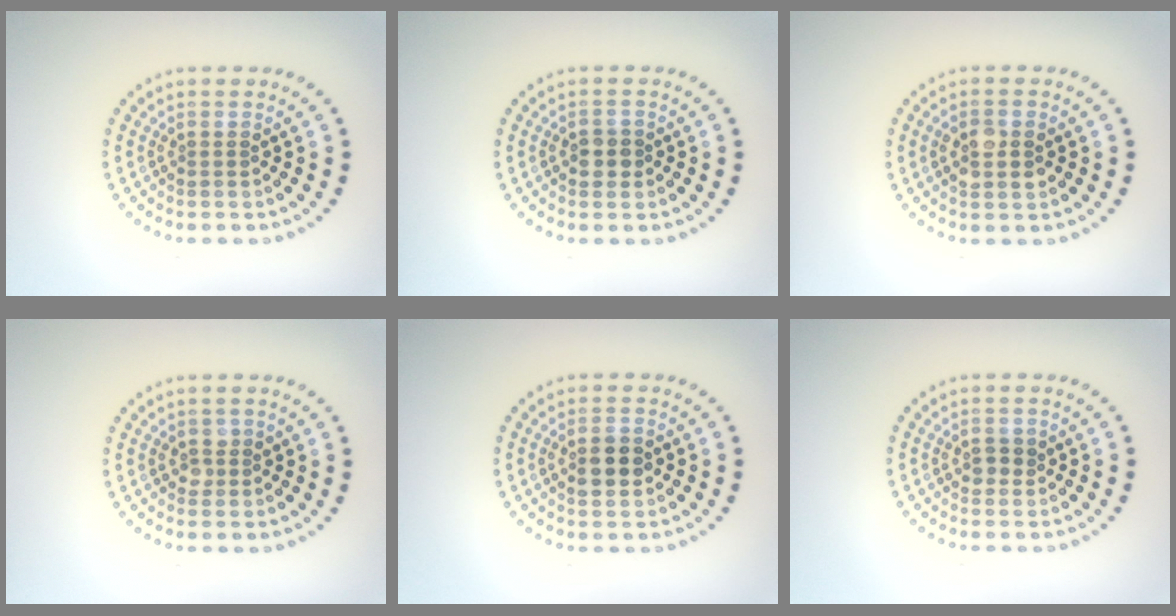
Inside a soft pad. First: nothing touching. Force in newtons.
{"total": 1.7, "press": 1.6, "slide": 0.6}
{"total": 2.7, "press": 2.7, "slide": 0.1}
{"total": 1.2, "press": 1.1, "slide": 0.4}
{"total": 2.9, "press": 2.9, "slide": 0.1}
{"total": 1.3, "press": 1.3, "slide": 0.4}